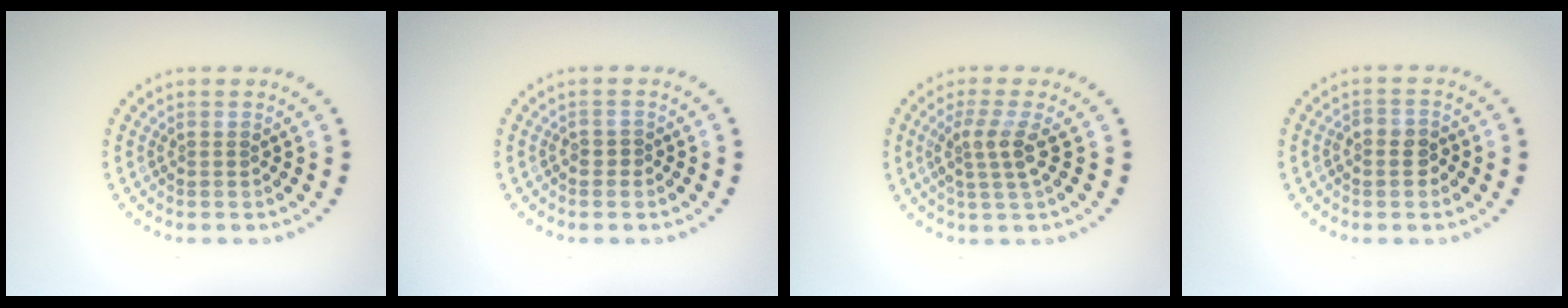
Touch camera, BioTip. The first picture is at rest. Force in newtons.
{"total": 0.7, "press": 0.5, "slide": 0.5}
{"total": 2.7, "press": 2.1, "slide": 1.8}
{"total": 1.9, "press": 1.9, "slide": 0.6}